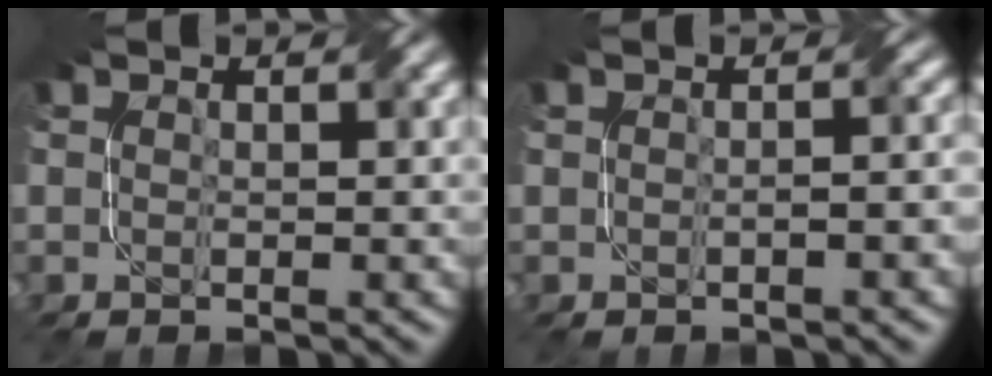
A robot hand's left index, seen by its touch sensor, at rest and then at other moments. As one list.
[{"total": 1.6, "force": [-0.3, 0.6, 1.4], "torque": [-0.014, 0.001, -0.007]}]